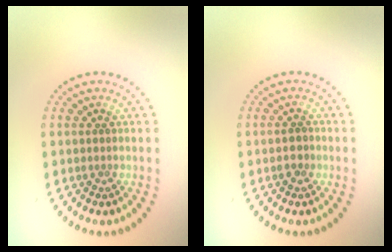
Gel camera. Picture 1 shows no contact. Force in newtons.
{"total": 1.2, "press": 1.2, "slide": 0.4}